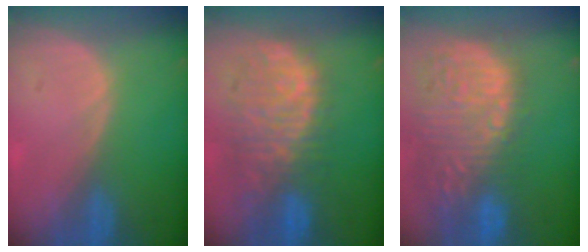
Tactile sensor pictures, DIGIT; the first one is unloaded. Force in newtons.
{"total": 11.0, "press": 9.6, "slide": 5.5}
{"total": 15.4, "press": 12.6, "slide": 8.8}